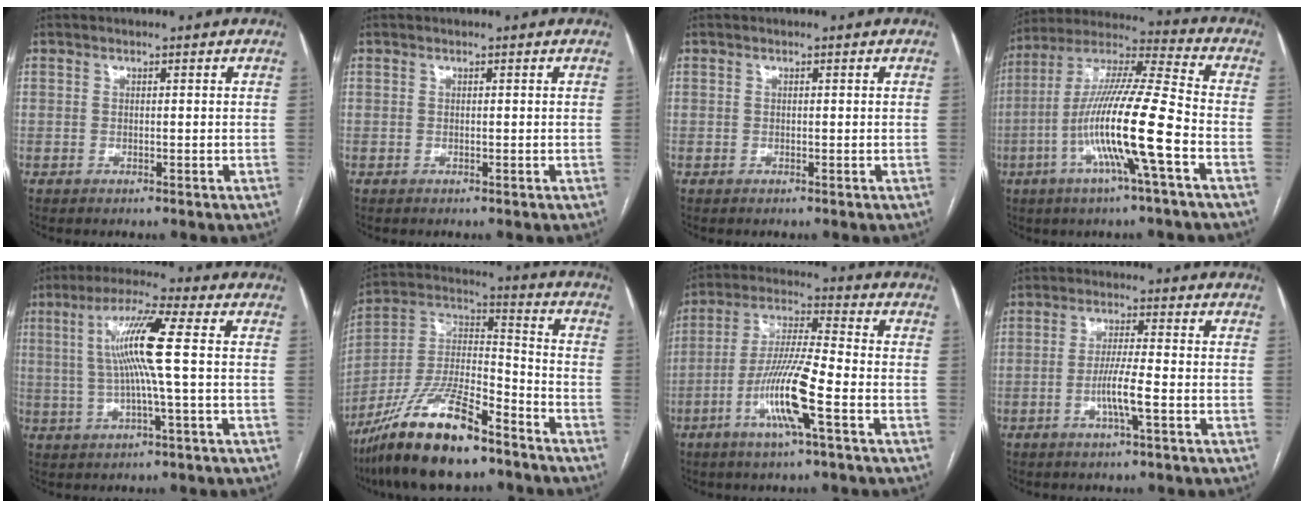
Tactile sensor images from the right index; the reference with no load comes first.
{"total": 0.0}
{"total": 0.0}
{"total": 16.8, "force": [-5.1, -0.2, 16.0], "torque": [-0.306, -0.002, -0.103]}
{"total": 9.9, "force": [1.1, -0.6, 9.8], "torque": [-0.189, 0.011, 0.017]}
{"total": 18.8, "force": [-13.3, 4.1, 12.6], "torque": [-0.270, -0.008, -0.242]}
{"total": 11.8, "force": [-4.5, 0.3, 10.9], "torque": [-0.218, -0.006, -0.089]}
{"total": 5.2, "force": [-1.8, -0.2, 4.9], "torque": [-0.094, -0.005, -0.035]}